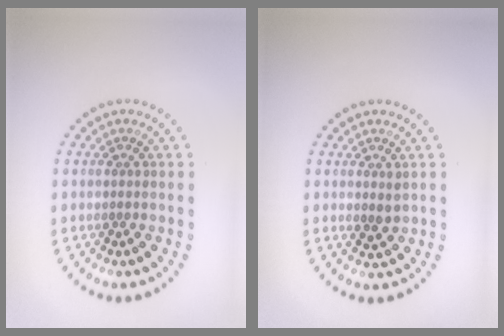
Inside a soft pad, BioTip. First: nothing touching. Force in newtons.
{"total": 1.1, "press": 1.0, "slide": 0.4}